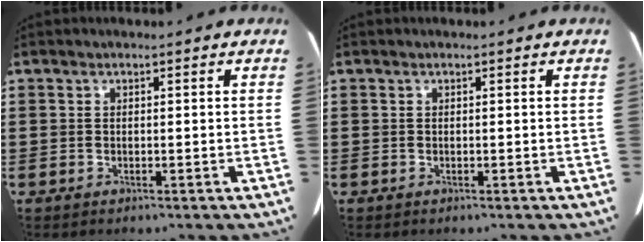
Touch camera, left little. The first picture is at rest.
{"total": 0.0}